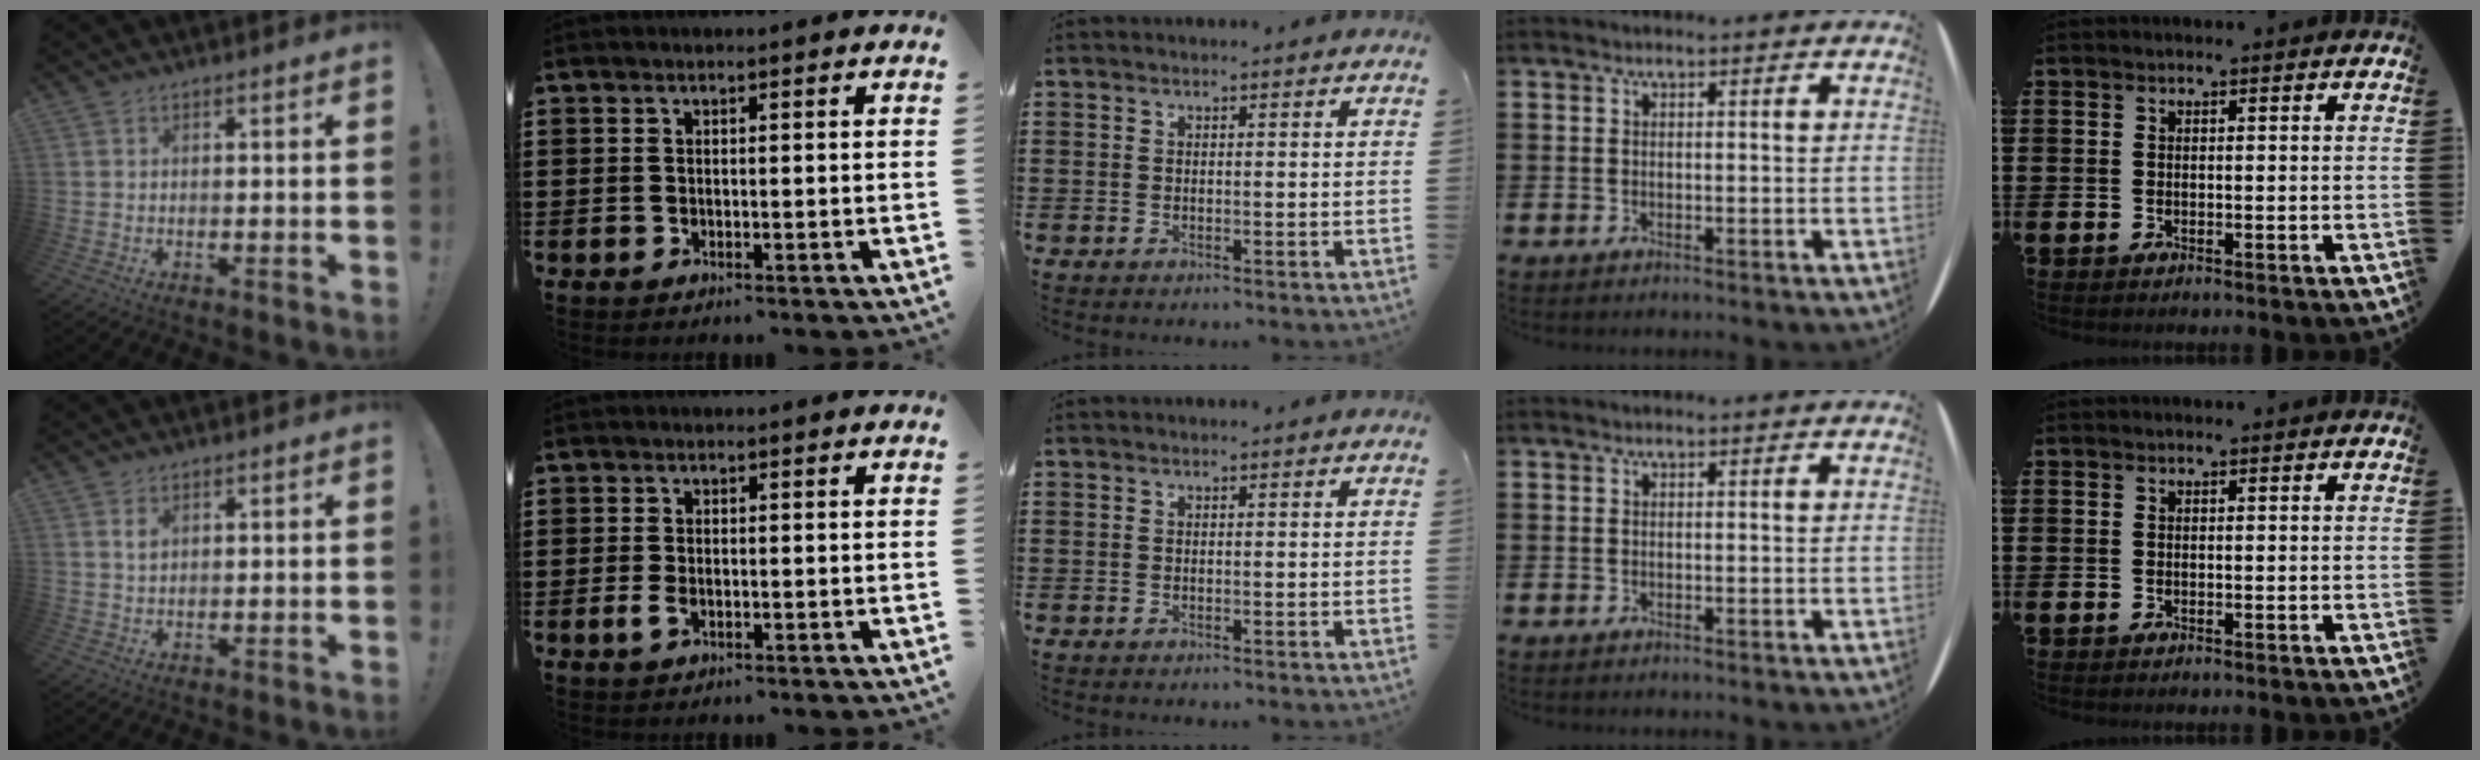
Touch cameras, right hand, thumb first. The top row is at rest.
{"thumb": {"total": 1.9, "force": [1.0, 1.0, 1.3], "torque": [-0.014, -0.004, 0.015]}, "index": {"total": 1.8, "force": [-0.6, 0.8, 1.4], "torque": [-0.043, -0.010, -0.014]}}